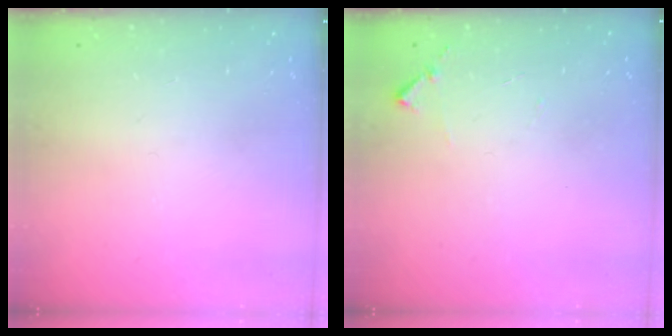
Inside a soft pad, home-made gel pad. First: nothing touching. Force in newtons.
{"total": 6.8, "press": 6.8, "slide": 0.6}